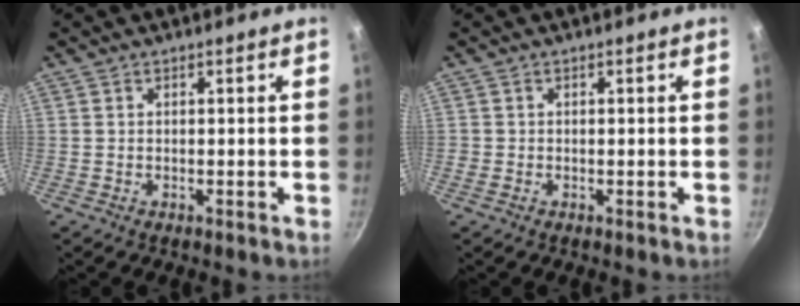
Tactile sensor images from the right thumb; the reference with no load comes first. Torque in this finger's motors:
{"motor_torque": [0.37, -0.14, -0.06, 0.20, 0.00]}